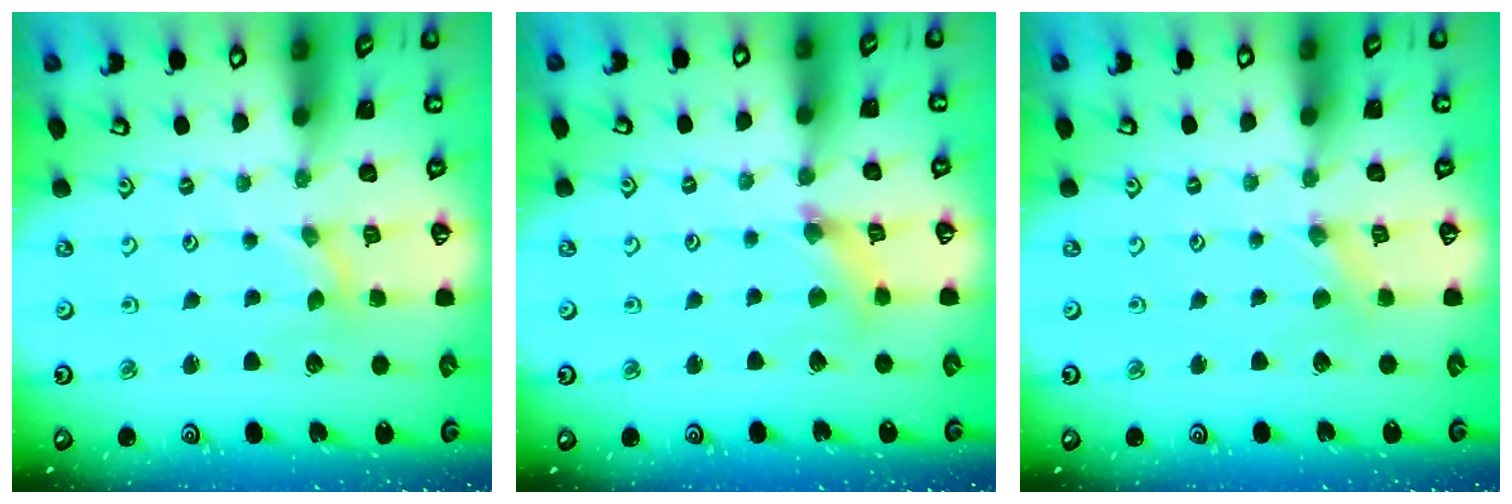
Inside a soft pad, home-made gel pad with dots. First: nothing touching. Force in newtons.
{"total": 4.1, "press": 4.1, "slide": 0.5}
{"total": 1.1, "press": 1.1, "slide": 0.3}